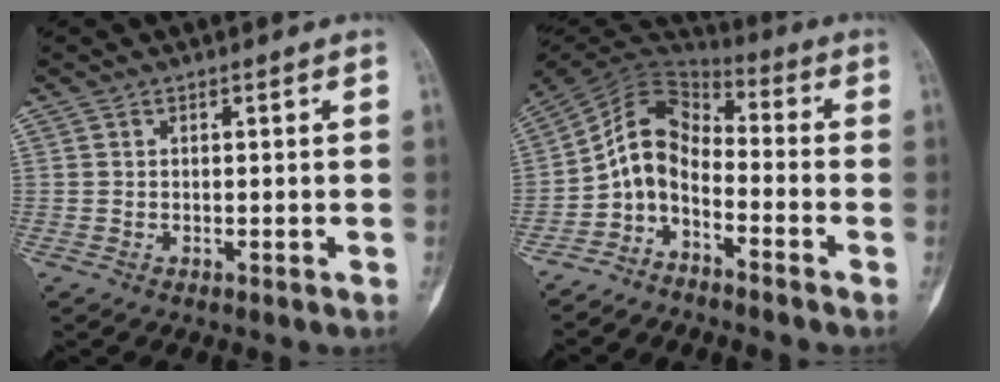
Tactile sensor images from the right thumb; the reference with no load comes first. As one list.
[{"total": 9.3, "force": [-4.4, 5.9, 5.7], "torque": [-0.089, 0.080, -0.098]}]